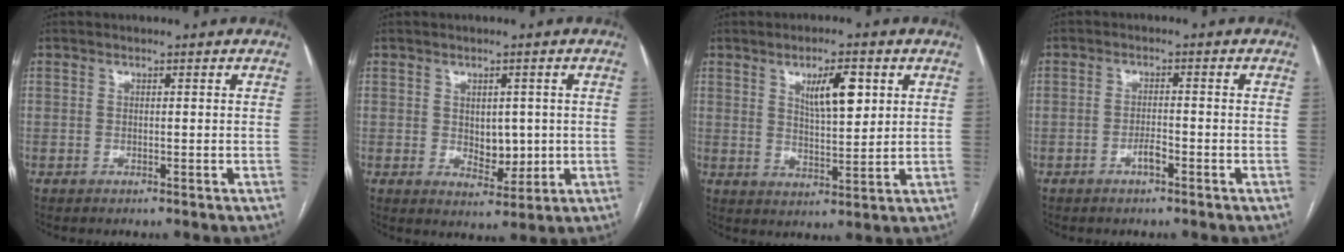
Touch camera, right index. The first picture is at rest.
{"total": 4.8, "force": [0.2, 2.9, 3.8], "torque": [-0.051, -0.004, 0.015]}
{"total": 7.3, "force": [3.0, 2.1, 6.3], "torque": [-0.106, 0.001, 0.053]}
{"total": 1.4, "force": [-0.9, 0.4, 1.0], "torque": [-0.018, 0.002, -0.015]}